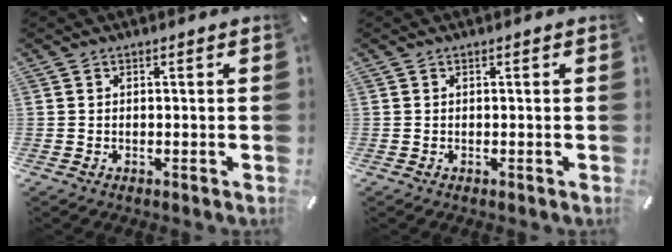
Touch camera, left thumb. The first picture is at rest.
{"total": 0.0}